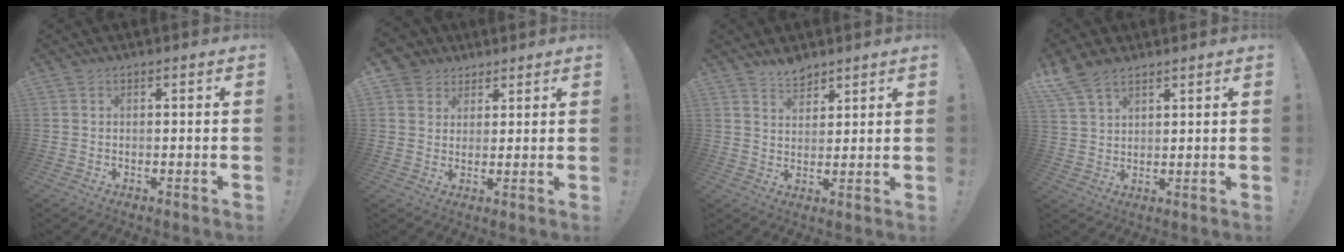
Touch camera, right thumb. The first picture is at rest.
{"total": 5.6, "force": [2.9, 4.8, 0.5], "torque": [-0.004, -0.019, 0.058]}
{"total": 5.1, "force": [4.5, 2.1, 0.9], "torque": [-0.018, -0.028, 0.084]}
{"total": 8.0, "force": [6.0, 4.0, 3.4], "torque": [-0.072, -0.023, 0.122]}